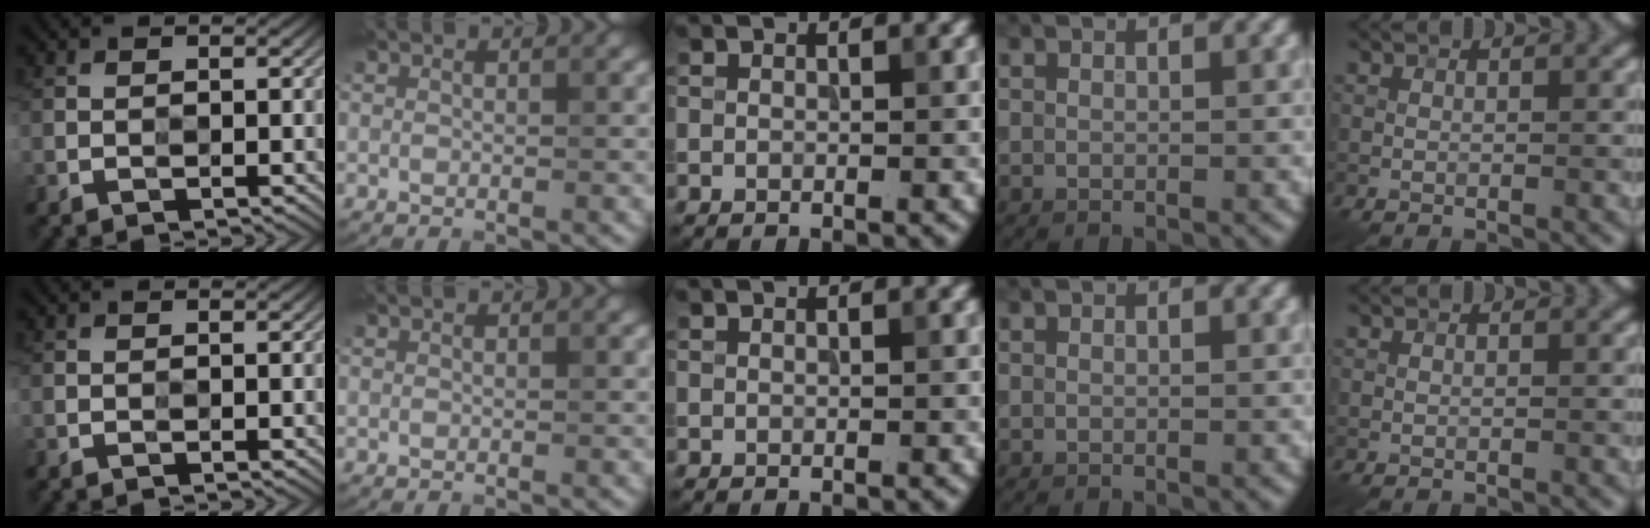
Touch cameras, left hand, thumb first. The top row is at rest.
{}